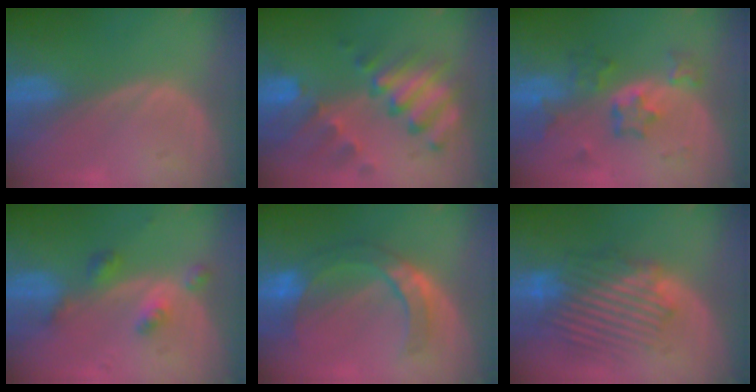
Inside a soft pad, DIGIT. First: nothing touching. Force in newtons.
{"total": 10.4, "press": 8.9, "slide": 5.3}
{"total": 7.2, "press": 6.4, "slide": 3.1}
{"total": 4.6, "press": 4.2, "slide": 1.7}
{"total": 8.0, "press": 7.5, "slide": 2.8}
{"total": 10.0, "press": 9.1, "slide": 4.0}